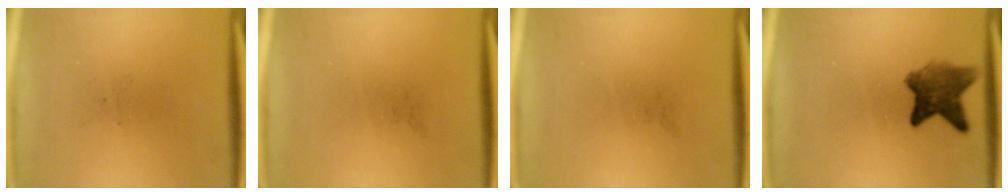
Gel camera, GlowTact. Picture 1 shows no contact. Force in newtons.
{"total": 0.0}
{"total": 0.0}
{"total": 6.3}